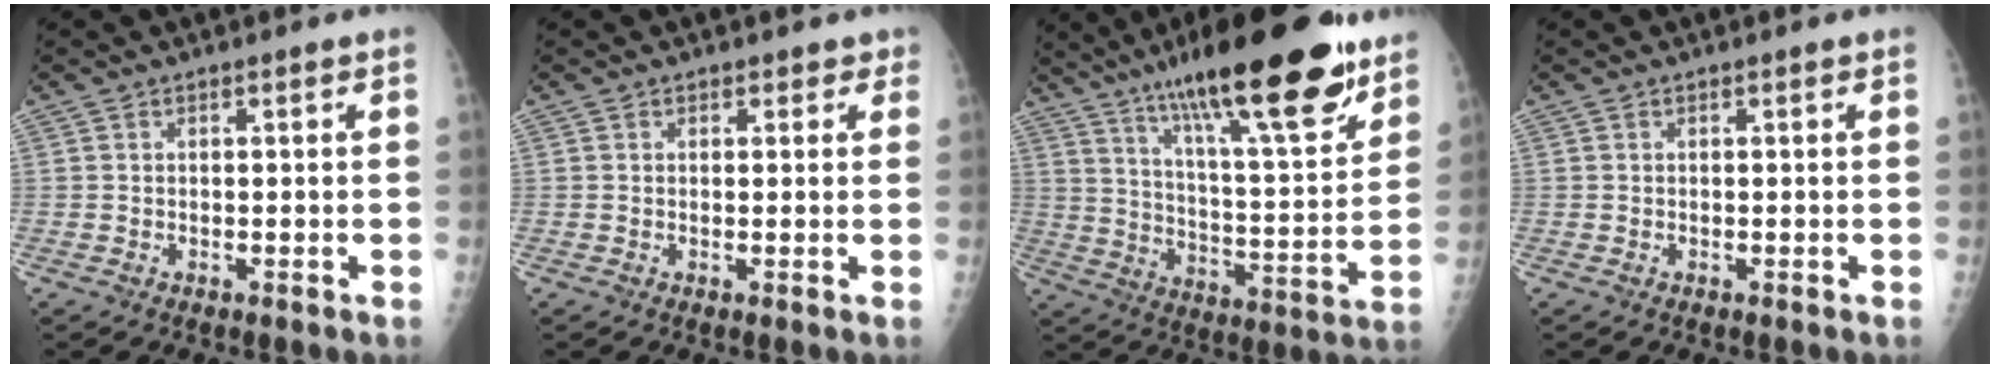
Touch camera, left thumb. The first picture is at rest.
{"total": 1.6, "force": [1.1, 1.2, 0.1], "torque": [0.023, -0.004, 0.006]}
{"total": 26.2, "force": [17.2, 5.8, 19.0], "torque": [-0.277, -0.059, 0.276]}
{"total": 0.0}